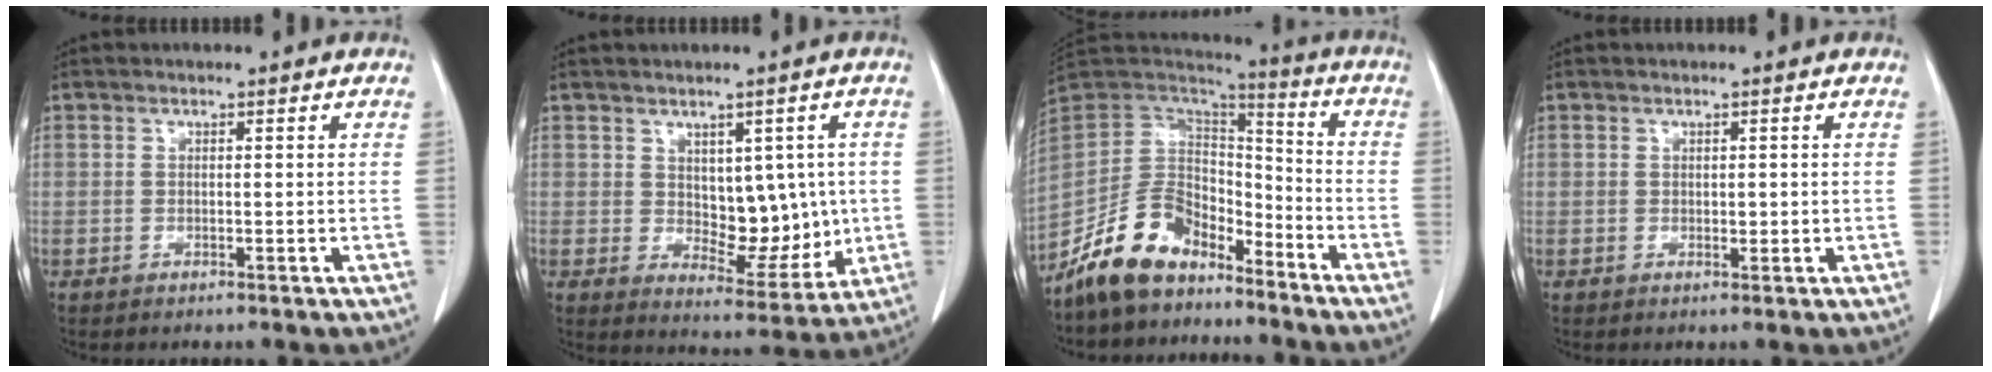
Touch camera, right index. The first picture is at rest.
{"total": 8.8, "force": [0.8, 5.1, 7.1], "torque": [-0.084, 0.002, 0.031]}
{"total": 13.3, "force": [-10.3, 6.2, 5.7], "torque": [-0.114, 0.032, -0.196]}
{"total": 1.1, "force": [0.1, 0.7, 0.8], "torque": [-0.010, -0.002, 0.002]}